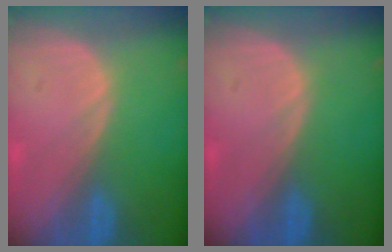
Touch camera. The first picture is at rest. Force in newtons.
{"total": 0.0}